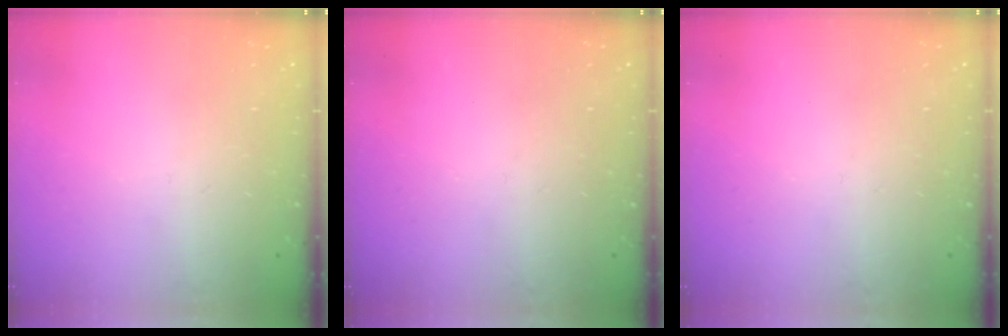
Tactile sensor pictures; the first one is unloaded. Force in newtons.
{"total": 0.0}
{"total": 0.0}